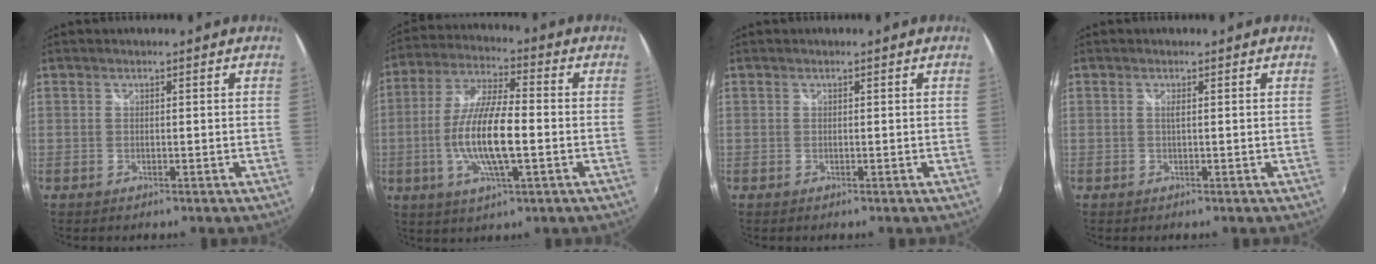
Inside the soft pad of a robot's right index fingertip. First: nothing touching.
{"total": 13.6, "force": [-2.8, 3.2, 12.9], "torque": [-0.261, -0.003, -0.052]}
{"total": 0.0}
{"total": 0.8, "force": [0.0, -0.2, 0.8], "torque": [-0.013, 0.000, -0.001]}